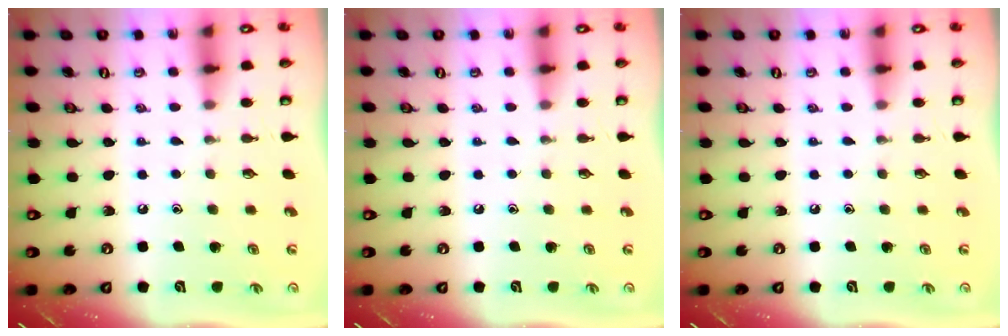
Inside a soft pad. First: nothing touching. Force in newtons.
{"total": 0.0}
{"total": 0.0}